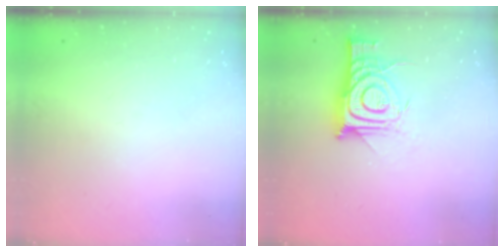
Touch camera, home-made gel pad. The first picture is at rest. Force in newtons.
{"total": 12.7, "press": 12.6, "slide": 1.1}